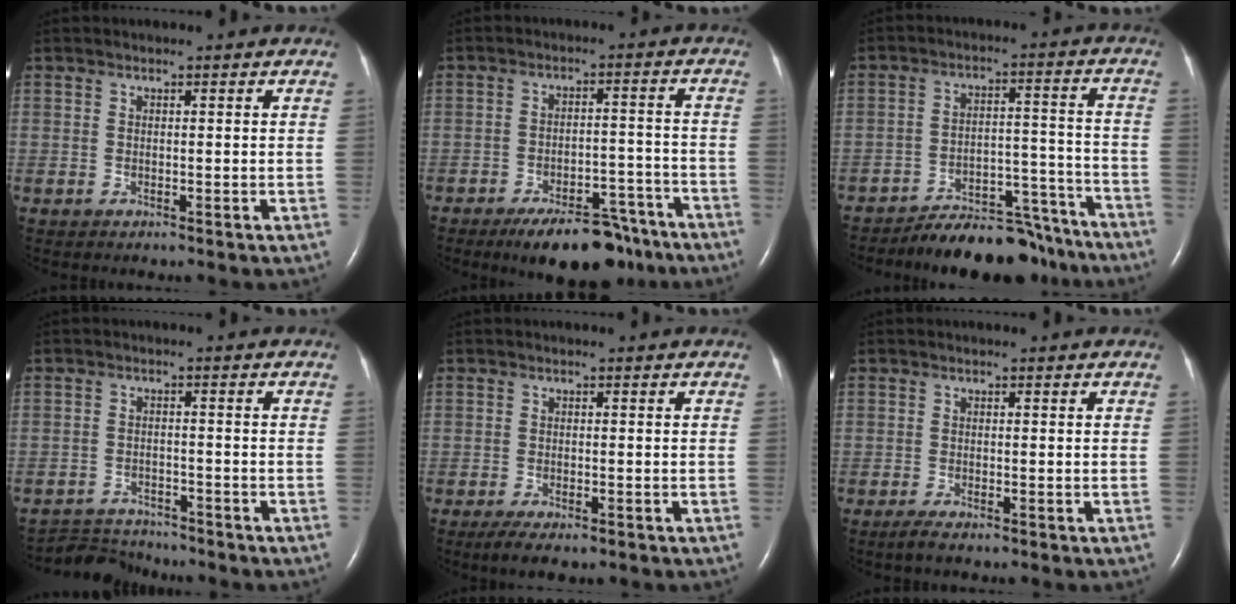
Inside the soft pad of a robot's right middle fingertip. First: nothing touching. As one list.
[{"total": 11.7, "force": [-9.1, 4.2, 5.9], "torque": [-0.072, 0.014, -0.138]}, {"total": 13.9, "force": [-13.0, 3.6, 3.5], "torque": [-0.026, 0.035, -0.186]}, {"total": 4.9, "force": [-4.8, 0.6, -0.8], "torque": [0.008, -0.006, -0.083]}, {"total": 4.5, "force": [-3.1, 1.4, 2.9], "torque": [-0.046, -0.009, -0.046]}, {"total": 1.6, "force": [-1.2, 0.1, 1.0], "torque": [-0.030, -0.007, -0.023]}]